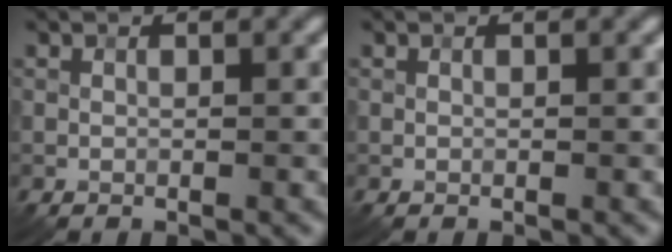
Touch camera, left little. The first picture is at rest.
{"total": 0.0}